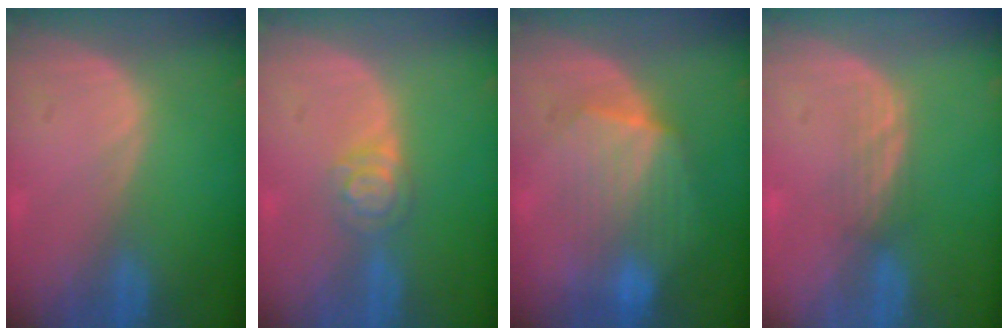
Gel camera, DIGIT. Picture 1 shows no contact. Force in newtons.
{"total": 3.9, "press": 3.6, "slide": 1.5}
{"total": 7.3, "press": 7.2, "slide": 0.7}
{"total": 2.3, "press": 2.2, "slide": 0.5}